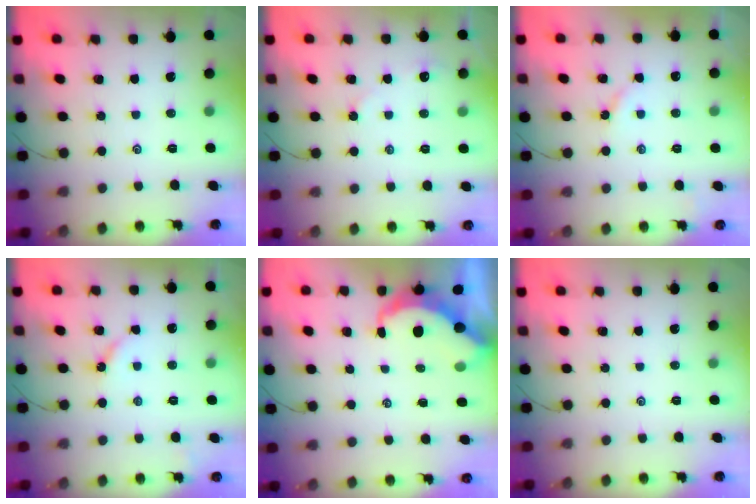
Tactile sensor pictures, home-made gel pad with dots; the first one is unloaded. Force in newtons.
{"total": 2.9, "press": 2.8, "slide": 0.3}
{"total": 2.5, "press": 2.5, "slide": 0.3}
{"total": 3.4, "press": 3.4, "slide": 0.3}
{"total": 6.3, "press": 6.3, "slide": 0.8}
{"total": 0.0}